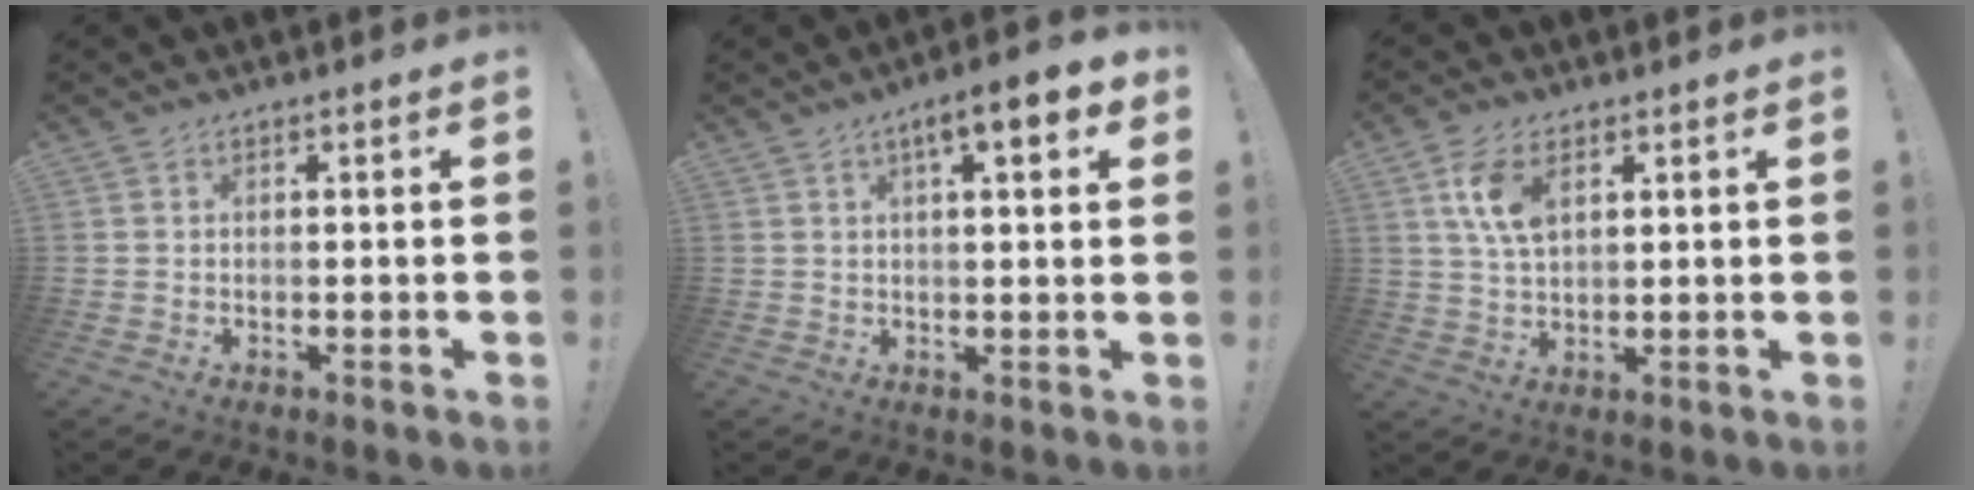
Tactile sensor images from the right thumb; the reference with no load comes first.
{"total": 7.9, "force": [3.4, 1.6, 6.9], "torque": [-0.091, -0.015, 0.048]}
{"total": 8.5, "force": [3.5, 4.4, 6.4], "torque": [-0.128, -0.007, 0.063]}